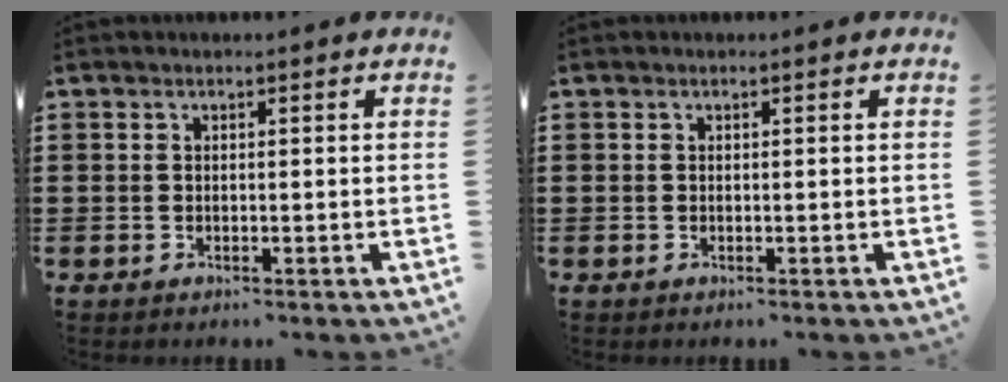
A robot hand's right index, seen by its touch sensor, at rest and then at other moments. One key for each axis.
{"total": 0.0}